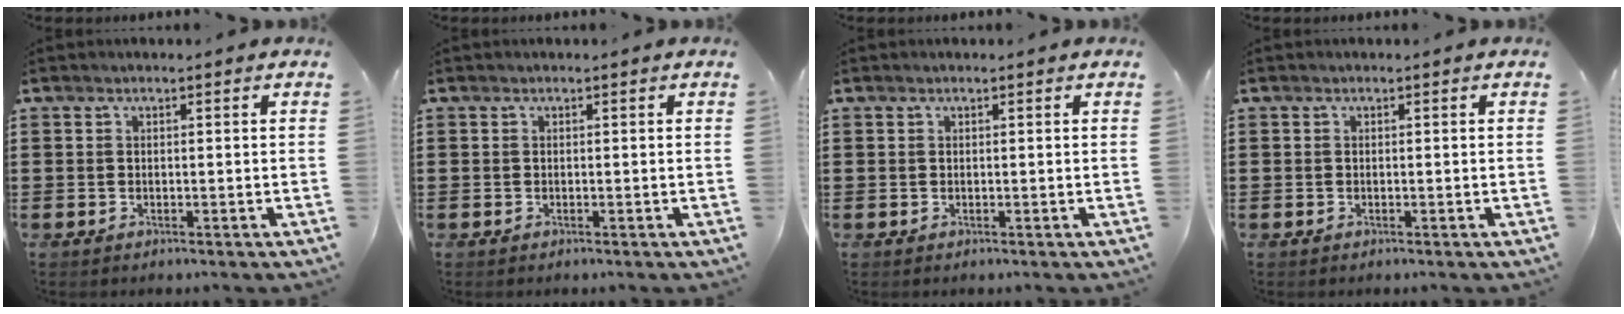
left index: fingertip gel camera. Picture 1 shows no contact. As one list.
[{"total": 0.0}, {"total": 0.0}, {"total": 0.0}]